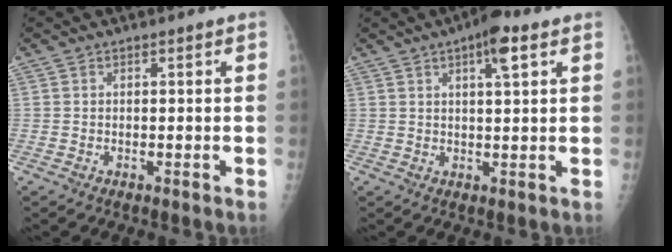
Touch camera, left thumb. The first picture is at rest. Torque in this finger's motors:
{"motor_torque": [2.43, 2.58, 0.34, -0.01, 0.02]}